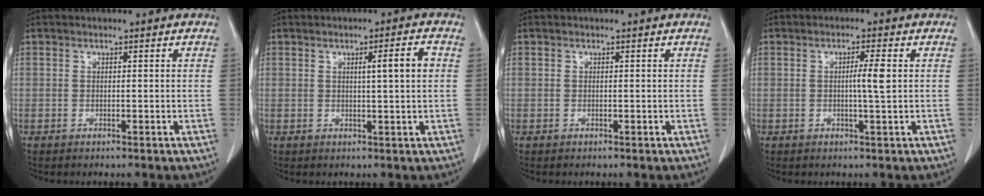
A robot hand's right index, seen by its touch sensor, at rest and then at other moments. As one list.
[{"total": 3.8, "force": [0.8, -0.2, 3.8], "torque": [-0.056, 0.002, 0.012]}, {"total": 0.0}, {"total": 3.2, "force": [0.3, -0.3, 3.2], "torque": [-0.056, -0.003, 0.003]}]